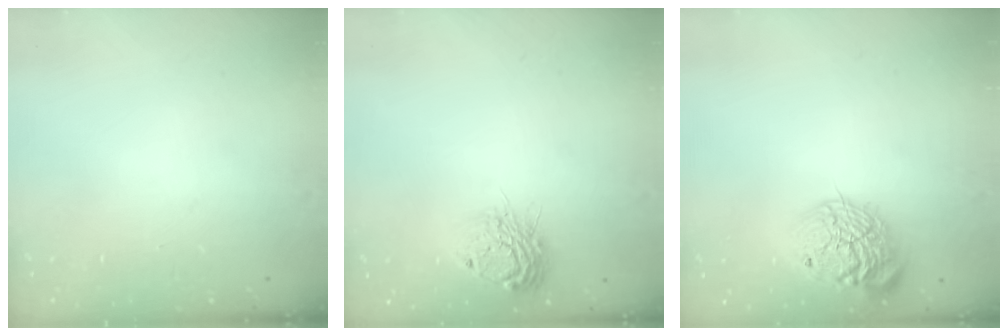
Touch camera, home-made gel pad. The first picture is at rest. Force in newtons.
{"total": 12.5, "press": 12.5, "slide": 1.1}
{"total": 17.4, "press": 17.4, "slide": 1.4}